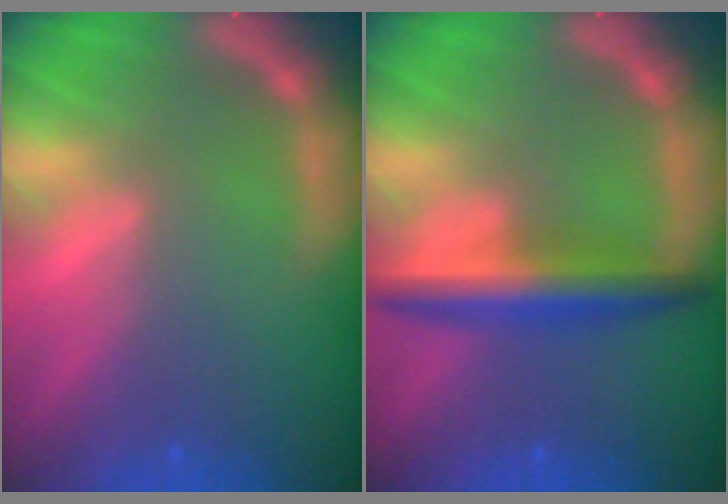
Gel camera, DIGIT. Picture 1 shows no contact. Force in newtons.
{"total": 5.0}